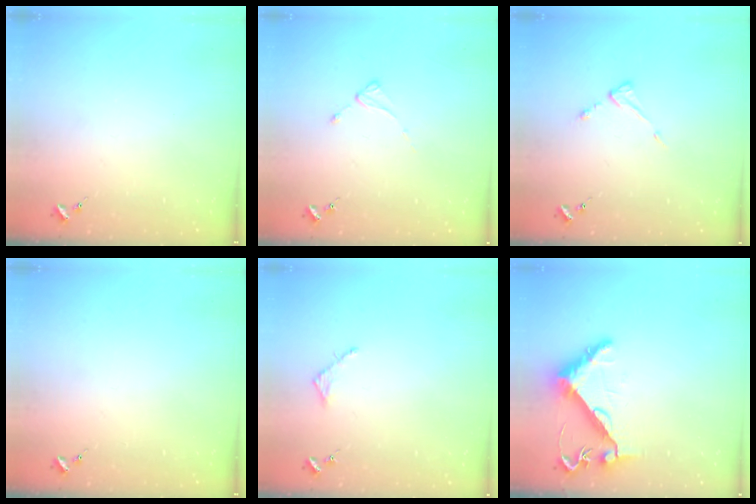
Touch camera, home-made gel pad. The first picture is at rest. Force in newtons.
{"total": 2.4, "press": 2.4, "slide": 0.3}
{"total": 4.4, "press": 4.4, "slide": 0.4}
{"total": 0.0}
{"total": 2.5, "press": 2.5, "slide": 0.2}
{"total": 8.4, "press": 8.4, "slide": 0.4}